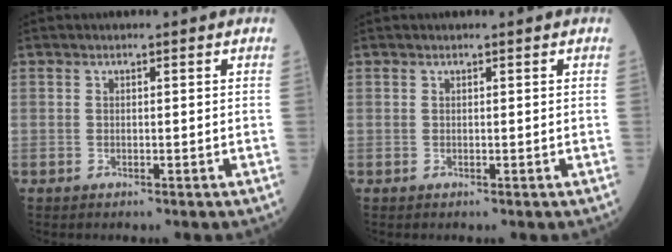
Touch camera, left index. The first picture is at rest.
{"total": 0.0}